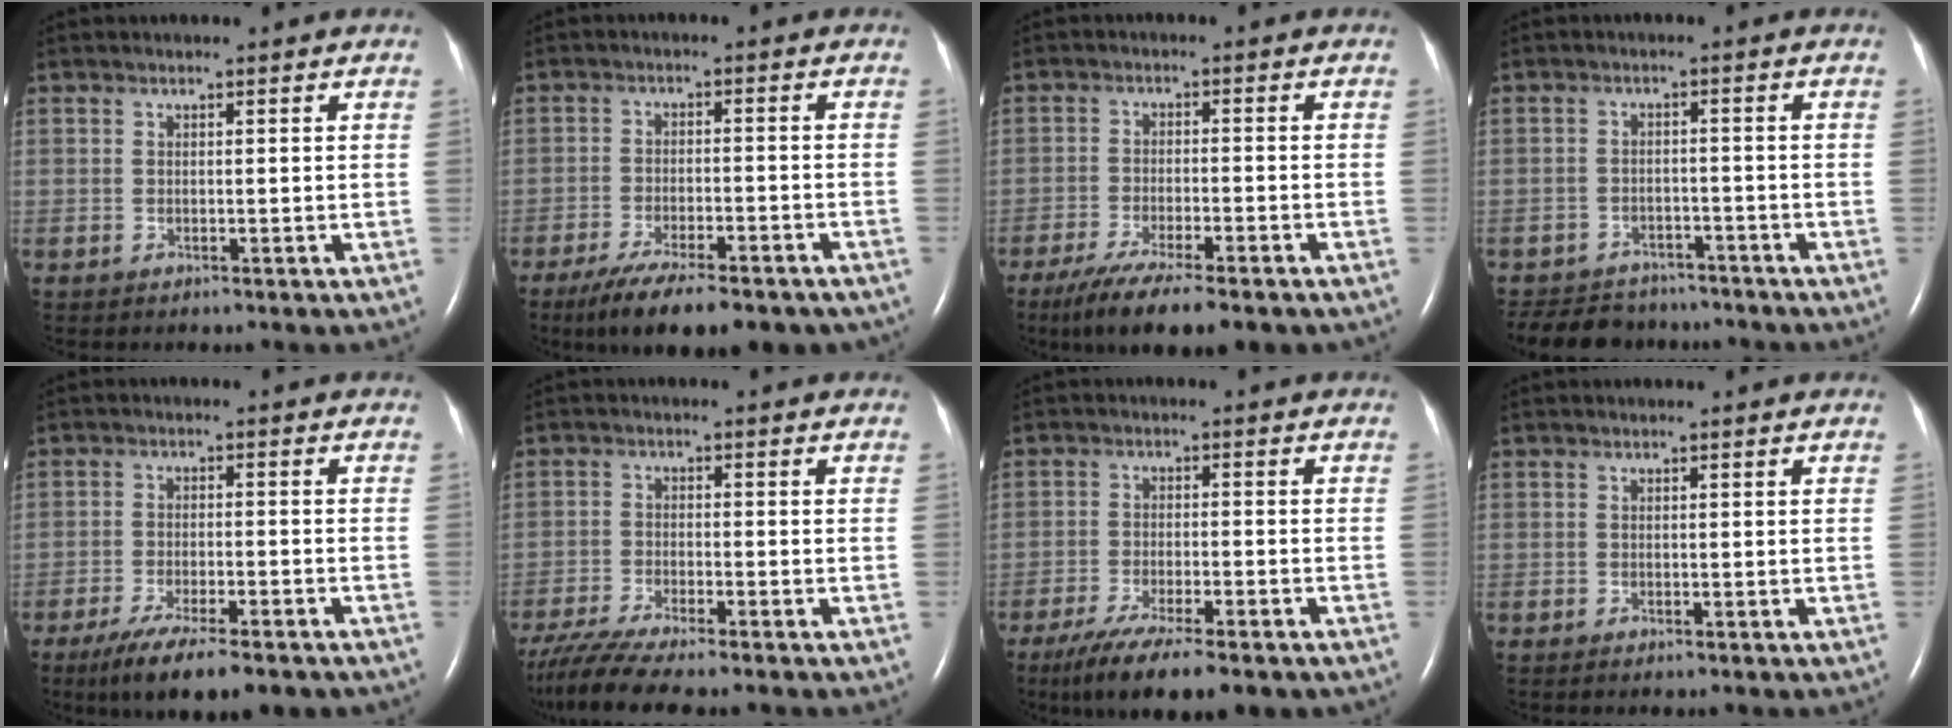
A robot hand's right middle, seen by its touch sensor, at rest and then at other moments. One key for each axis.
{"total": 15.7, "fx": -12.3, "fy": 4.0, "fz": 8.9, "tx": -0.127, "ty": -0.011, "tz": -0.179}
{"total": 11.7, "fx": -8.7, "fy": 1.8, "fz": 7.6, "tx": -0.124, "ty": -0.026, "tz": -0.135}
{"total": 10.0, "fx": -8.8, "fy": 4.1, "fz": 2.2, "tx": -0.045, "ty": 0.000, "tz": -0.120}
{"total": 11.5, "fx": -8.4, "fy": 1.9, "fz": 7.5, "tx": -0.119, "ty": -0.023, "tz": -0.129}
{"total": 8.7, "fx": -7.4, "fy": -0.2, "fz": 4.5, "tx": -0.077, "ty": -0.022, "tz": -0.124}
{"total": 12.3, "fx": -9.2, "fy": 2.1, "fz": 8.0, "tx": -0.133, "ty": -0.028, "tz": -0.143}
{"total": 0.0}